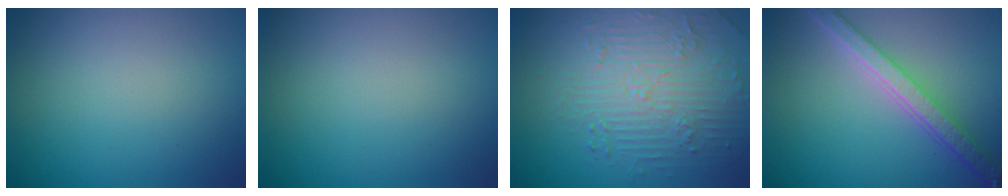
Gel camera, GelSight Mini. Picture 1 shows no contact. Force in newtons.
{"total": 0.0}
{"total": 4.6, "press": 4.5, "slide": 0.5}
{"total": 5.9, "press": 4.3, "slide": 4.0}